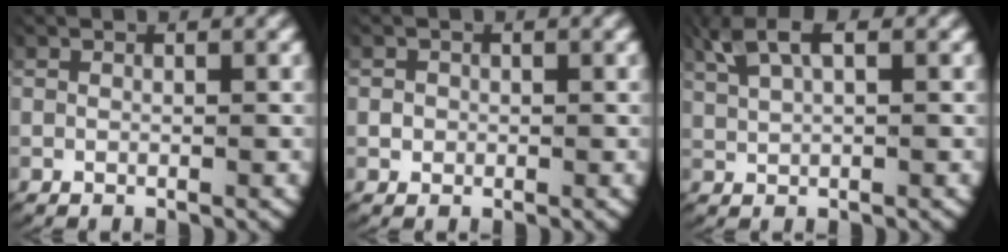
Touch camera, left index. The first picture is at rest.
{"total": 0.8, "force": [-0.2, 0.8, 0.1], "torque": [-0.011, -0.007, 0.000]}
{"total": 4.0, "force": [2.5, 1.3, 2.8], "torque": [-0.060, 0.013, 0.046]}